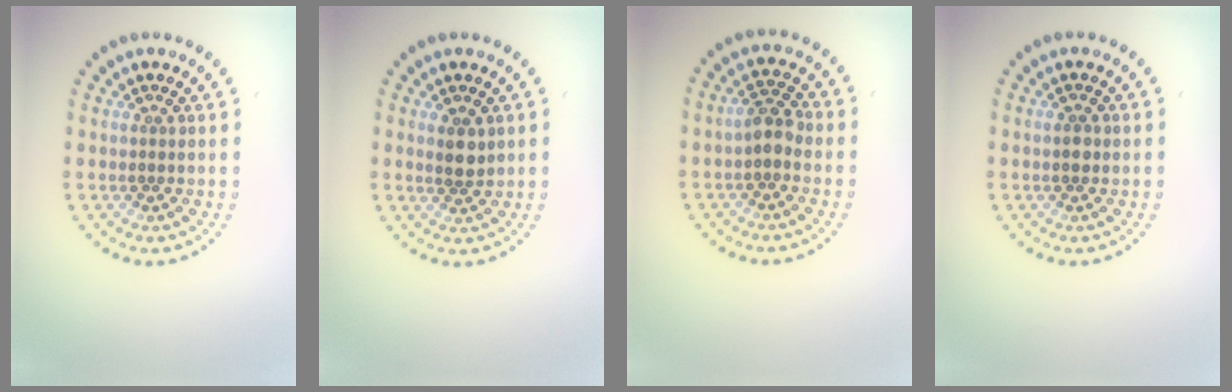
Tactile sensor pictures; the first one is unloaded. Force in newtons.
{"total": 1.9, "press": 1.7, "slide": 0.8}
{"total": 2.1, "press": 2.0, "slide": 0.7}
{"total": 1.2, "press": 1.2, "slide": 0.0}